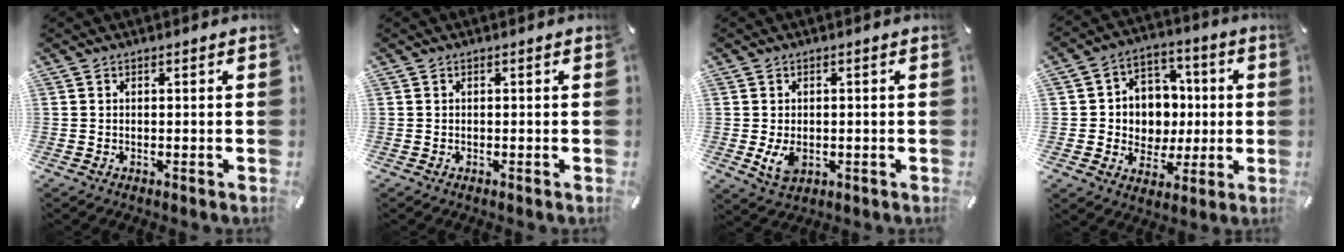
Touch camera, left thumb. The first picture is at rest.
{"total": 0.0}
{"total": 4.3, "force": [-0.7, 3.0, 3.0], "torque": [-0.063, -0.006, -0.015]}
{"total": 10.2, "force": [-0.3, 10.0, 1.8], "torque": [-0.028, 0.001, 0.005]}